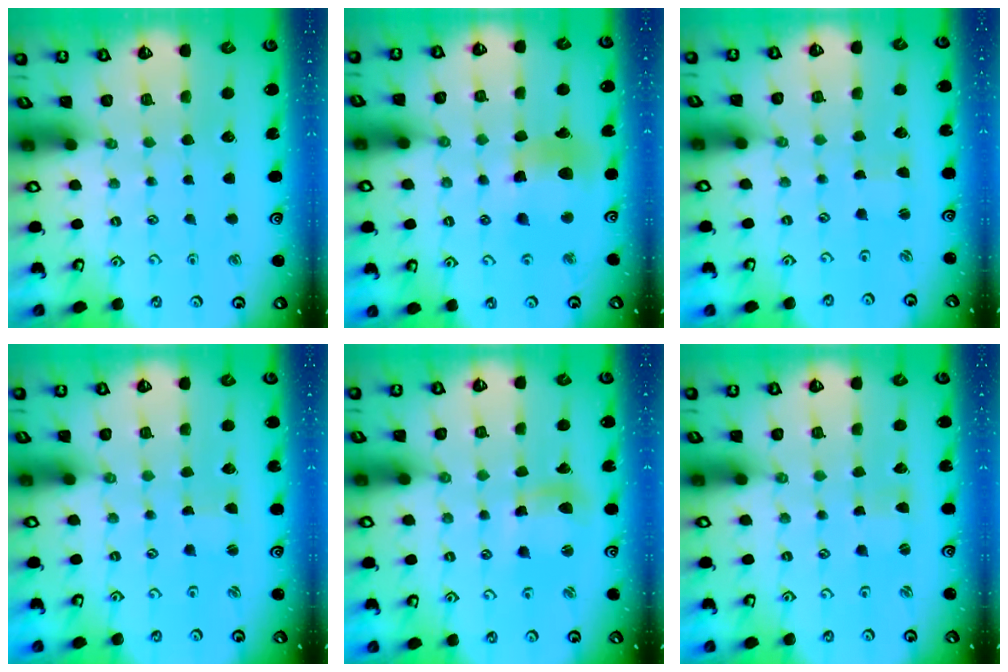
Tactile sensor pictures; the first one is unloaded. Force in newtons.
{"total": 11.8, "press": 11.7, "slide": 1.6}
{"total": 0.0}
{"total": 0.0}
{"total": 8.0, "press": 7.9, "slide": 1.2}
{"total": 1.3, "press": 1.3, "slide": 0.4}